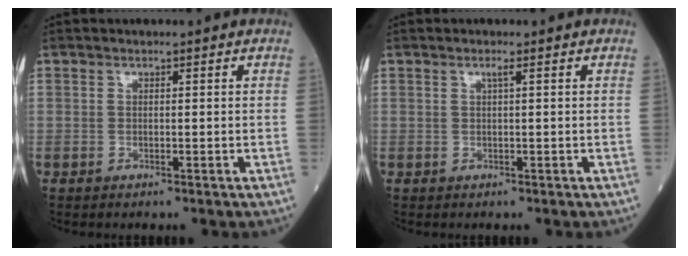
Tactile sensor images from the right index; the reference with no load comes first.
{"total": 0.8, "force": [0.4, -0.2, 0.7], "torque": [-0.016, 0.001, 0.010]}